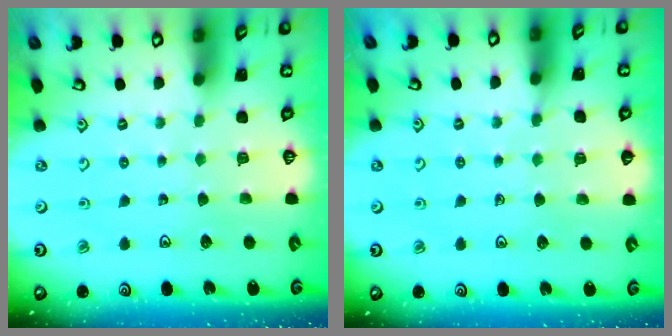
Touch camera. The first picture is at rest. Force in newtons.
{"total": 5.0, "press": 4.9, "slide": 1.0}